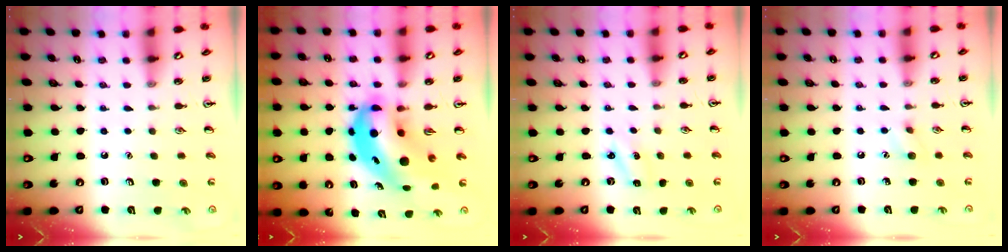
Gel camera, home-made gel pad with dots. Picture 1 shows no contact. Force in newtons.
{"total": 12.5, "press": 12.0, "slide": 3.5}
{"total": 2.2, "press": 2.1, "slide": 0.8}
{"total": 6.2, "press": 5.9, "slide": 1.9}